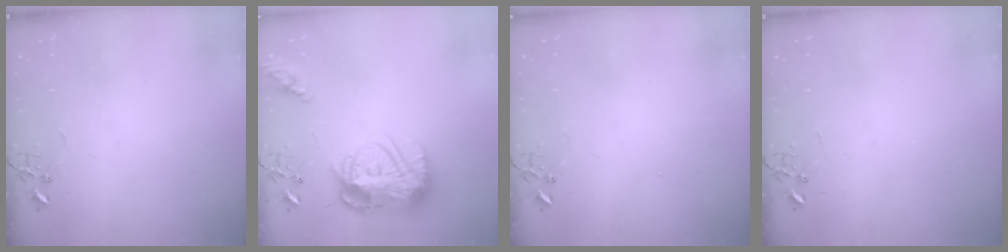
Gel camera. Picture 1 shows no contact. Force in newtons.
{"total": 17.2, "press": 17.2, "slide": 1.4}
{"total": 1.3, "press": 1.2, "slide": 0.1}
{"total": 0.0}